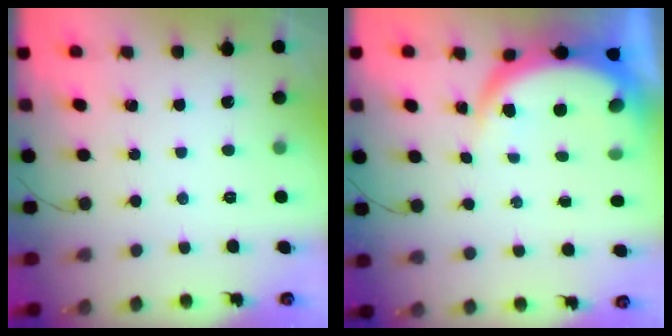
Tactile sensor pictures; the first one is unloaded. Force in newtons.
{"total": 7.1, "press": 7.0, "slide": 1.0}